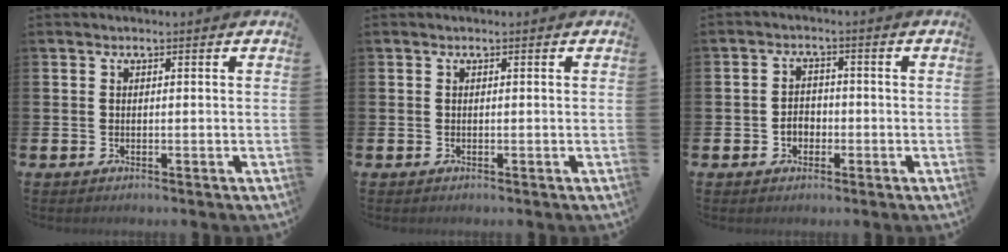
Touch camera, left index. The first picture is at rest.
{"total": 0.0}
{"total": 2.4, "force": [-0.9, 2.0, 1.1], "torque": [-0.012, 0.000, -0.024]}